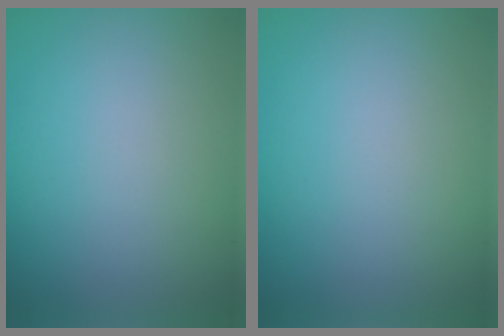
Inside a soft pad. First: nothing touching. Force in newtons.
{"total": 0.0}